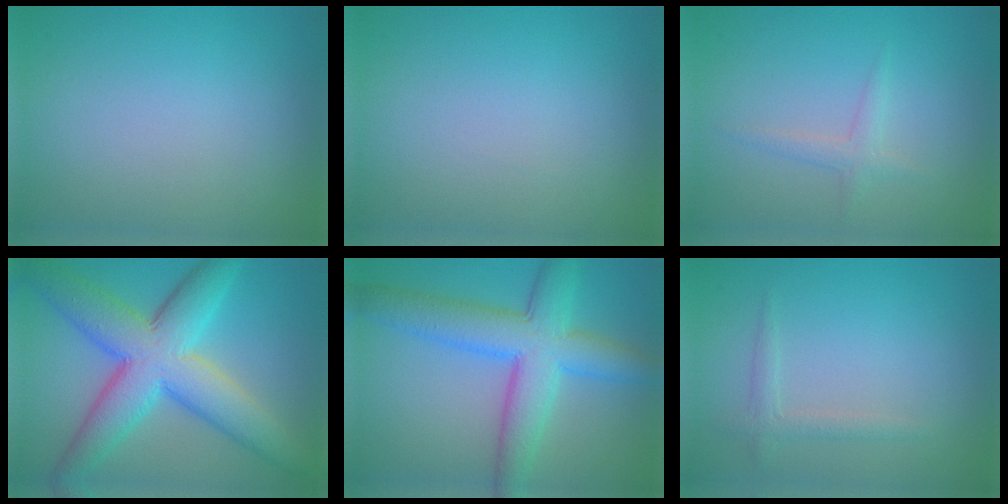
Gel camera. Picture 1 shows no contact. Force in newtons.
{"total": 0.0}
{"total": 1.3, "press": 1.3, "slide": 0.0}
{"total": 9.8, "press": 9.8, "slide": 0.2}
{"total": 7.6, "press": 7.6, "slide": 0.1}
{"total": 1.3, "press": 1.3, "slide": 0.0}